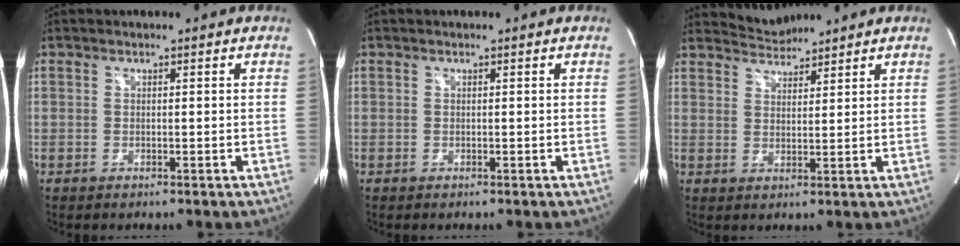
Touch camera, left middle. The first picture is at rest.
{"total": 0.0}
{"total": 3.7, "force": [3.7, 0.2, -0.4], "torque": [0.003, 0.006, 0.067]}